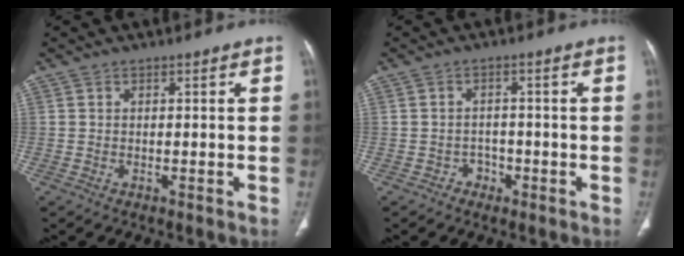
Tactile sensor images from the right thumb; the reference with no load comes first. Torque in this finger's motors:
{"motor_torque": [0.10, -0.53, 0.07, -0.60, -0.06]}